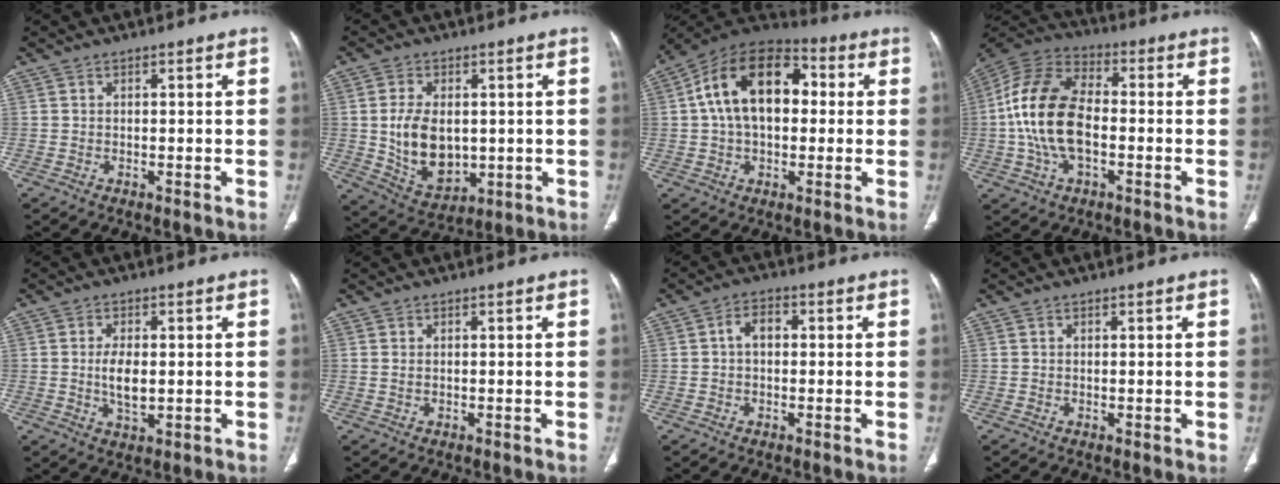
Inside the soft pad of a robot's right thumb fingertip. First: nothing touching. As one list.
[{"total": 11.8, "force": [0.3, 7.8, 8.9], "torque": [-0.138, -0.011, 0.025]}, {"total": 18.2, "force": [2.6, 11.5, 13.8], "torque": [-0.213, 0.035, 0.034]}, {"total": 16.6, "force": [-1.6, 9.7, 13.3], "torque": [-0.263, 0.029, -0.035]}, {"total": 5.2, "force": [-0.1, 2.7, 4.5], "torque": [-0.081, -0.007, 0.001]}, {"total": 0.5, "force": [0.2, 0.3, 0.4], "torque": [-0.012, 0.002, 0.005]}, {"total": 3.9, "force": [0.3, 2.6, 2.9], "torque": [-0.043, 0.017, -0.002]}, {"total": 0.6, "force": [0.0, 0.2, 0.5], "torque": [-0.011, -0.004, 0.002]}]